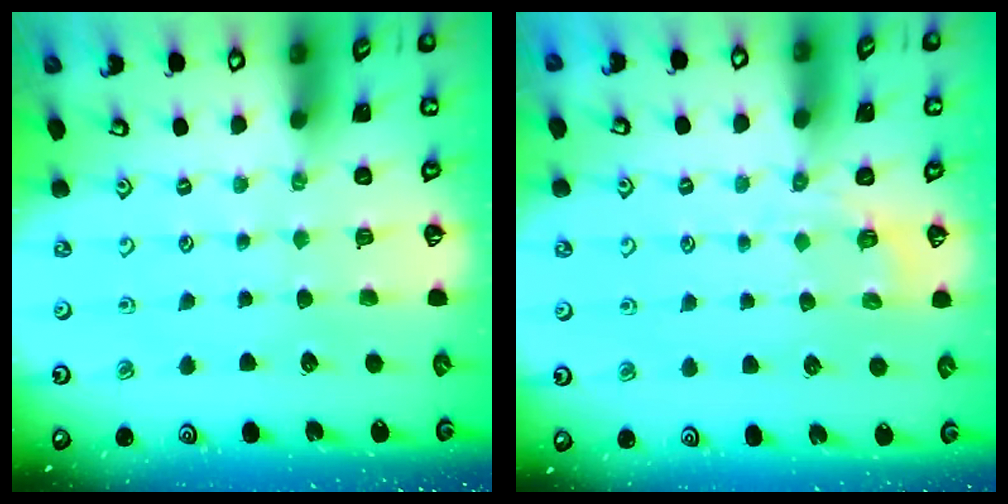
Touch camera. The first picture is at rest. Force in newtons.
{"total": 2.3, "press": 1.5, "slide": 1.7}